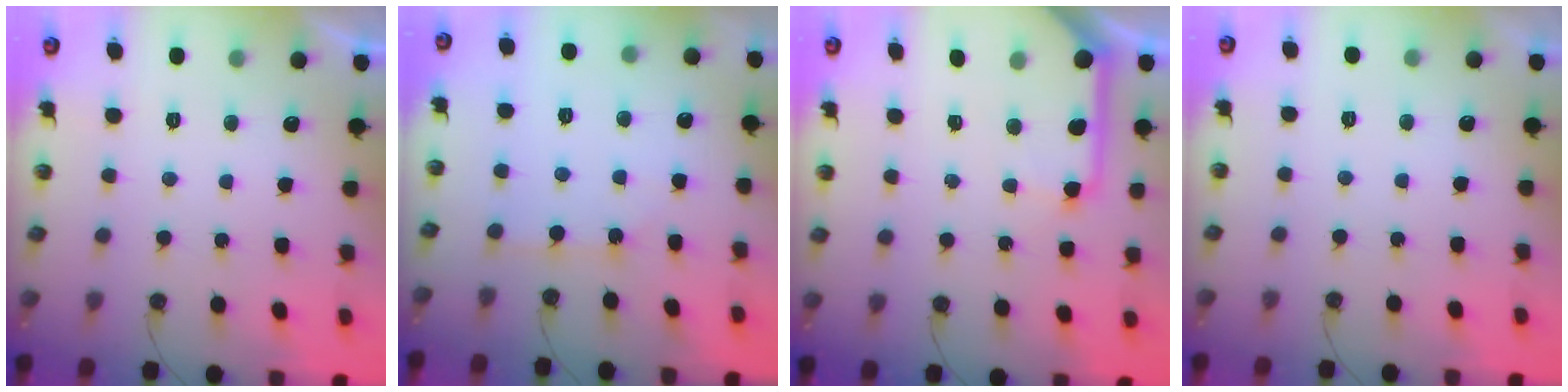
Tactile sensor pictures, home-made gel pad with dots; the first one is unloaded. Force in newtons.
{"total": 2.9, "press": 2.9, "slide": 0.4}
{"total": 11.3, "press": 11.3, "slide": 0.8}
{"total": 0.0}